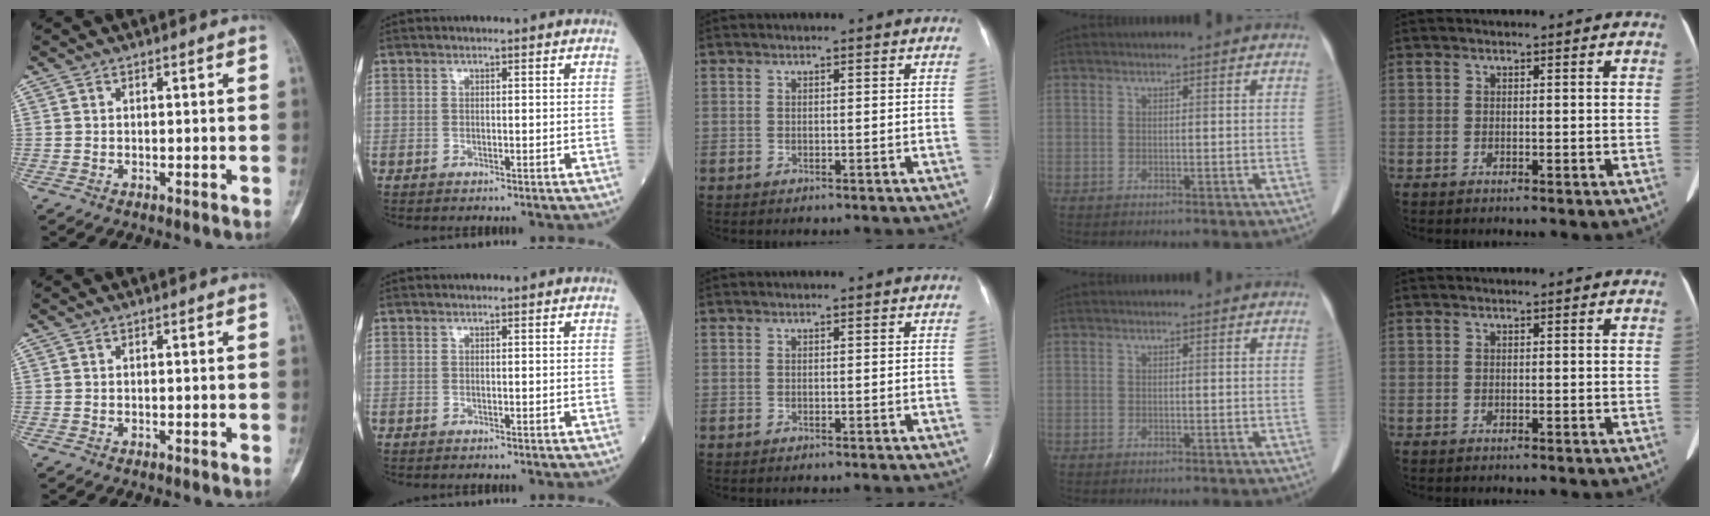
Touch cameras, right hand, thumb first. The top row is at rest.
{}